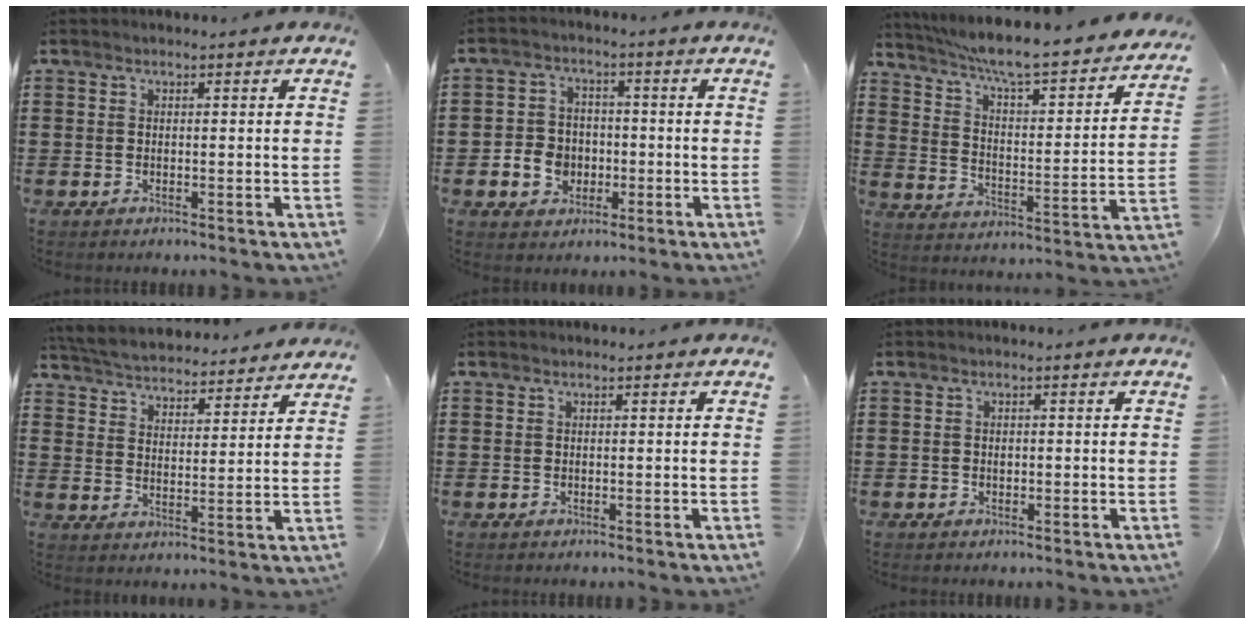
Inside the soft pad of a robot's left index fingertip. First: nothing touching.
{"total": 5.2, "force": [-1.5, 4.1, 2.8], "torque": [-0.071, 0.004, -0.032]}
{"total": 6.4, "force": [5.4, -0.1, 3.3], "torque": [-0.090, -0.048, 0.083]}
{"total": 4.4, "force": [4.4, 0.0, 0.0], "torque": [-0.027, -0.035, 0.073]}
{"total": 0.0}
{"total": 0.6, "force": [0.0, 0.6, 0.3], "torque": [-0.009, 0.003, -0.001]}